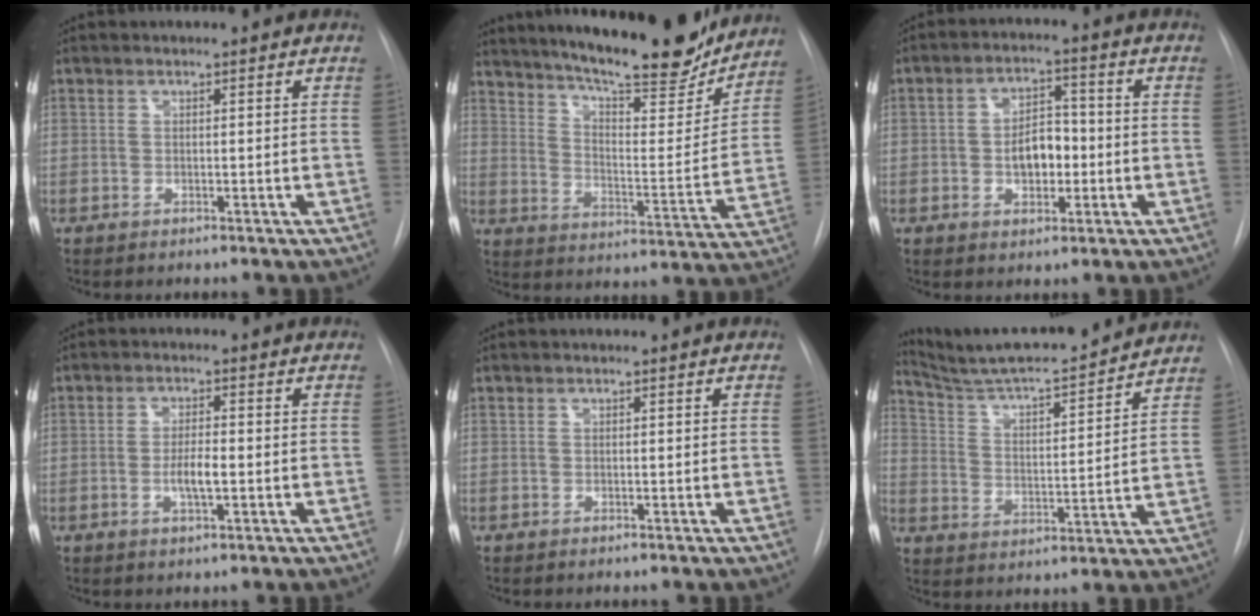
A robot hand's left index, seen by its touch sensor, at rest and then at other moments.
{"total": 23.5, "force": [20.3, 4.0, 11.2], "torque": [-0.179, -0.031, 0.280]}
{"total": 6.1, "force": [-0.9, 3.6, 4.8], "torque": [-0.078, 0.014, -0.013]}
{"total": 3.6, "force": [-0.8, 0.8, 3.4], "torque": [-0.064, -0.001, -0.013]}
{"total": 0.0}
{"total": 17.6, "force": [16.4, 0.5, 6.3], "torque": [-0.109, -0.005, 0.250]}